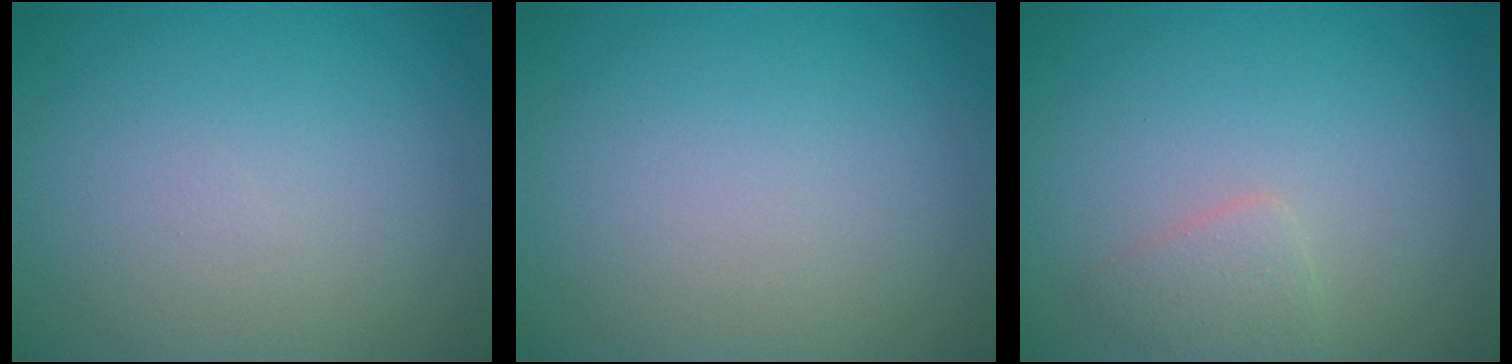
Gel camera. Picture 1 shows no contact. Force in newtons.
{"total": 0.0}
{"total": 1.6, "press": 1.6, "slide": 0.0}